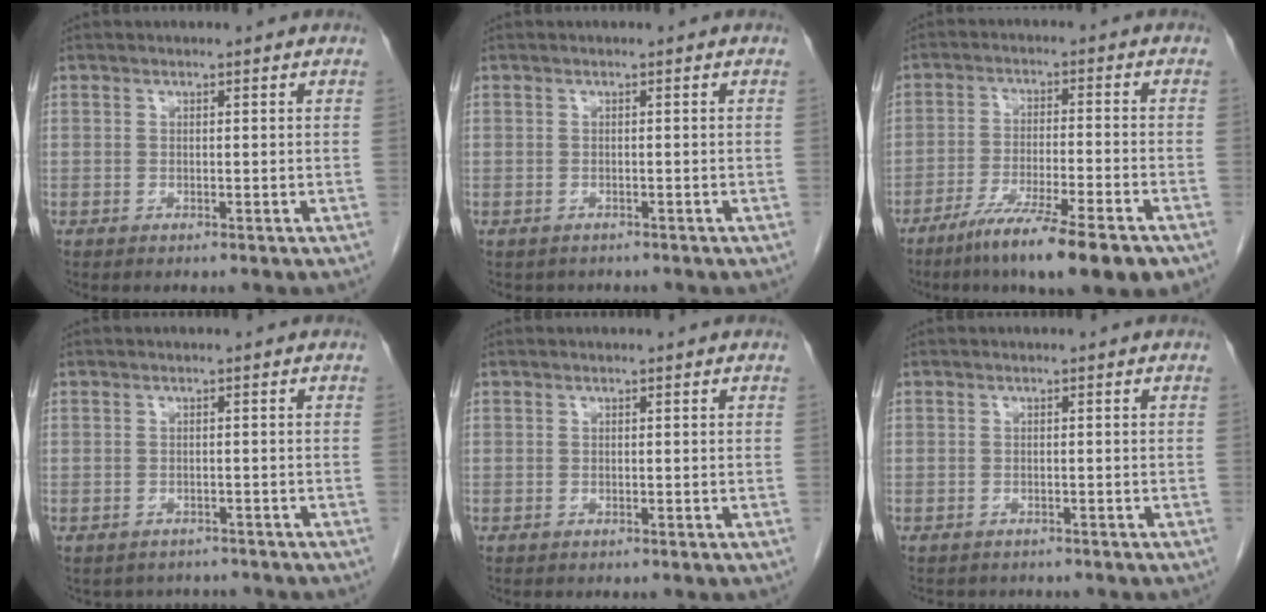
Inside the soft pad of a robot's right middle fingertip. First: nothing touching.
{"total": 1.9, "force": [-1.6, 1.0, 0.1], "torque": [-0.009, 0.000, -0.021]}
{"total": 13.1, "force": [-9.1, 0.7, 9.5], "torque": [-0.143, -0.031, -0.143]}
{"total": 4.4, "force": [-3.9, 1.9, -0.1], "torque": [0.003, 0.010, -0.048]}
{"total": 0.0}
{"total": 3.7, "force": [-3.2, 1.7, 0.3], "torque": [-0.009, 0.000, -0.044]}